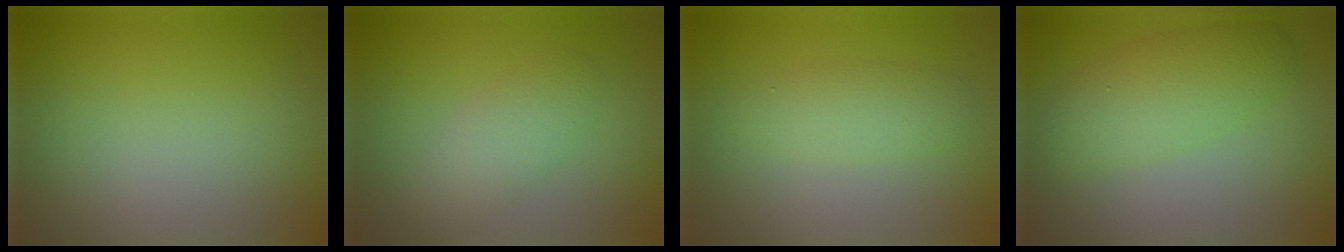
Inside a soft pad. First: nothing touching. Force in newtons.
{"total": 2.8, "press": 2.8, "slide": 0.0}
{"total": 2.4, "press": 2.4, "slide": 0.0}
{"total": 4.0, "press": 4.0, "slide": 0.1}